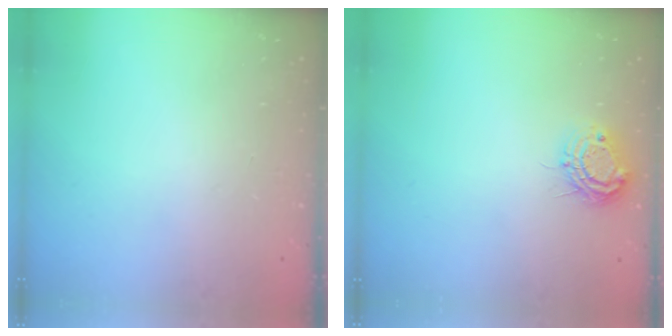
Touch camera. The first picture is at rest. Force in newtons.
{"total": 8.8, "press": 8.8, "slide": 0.8}